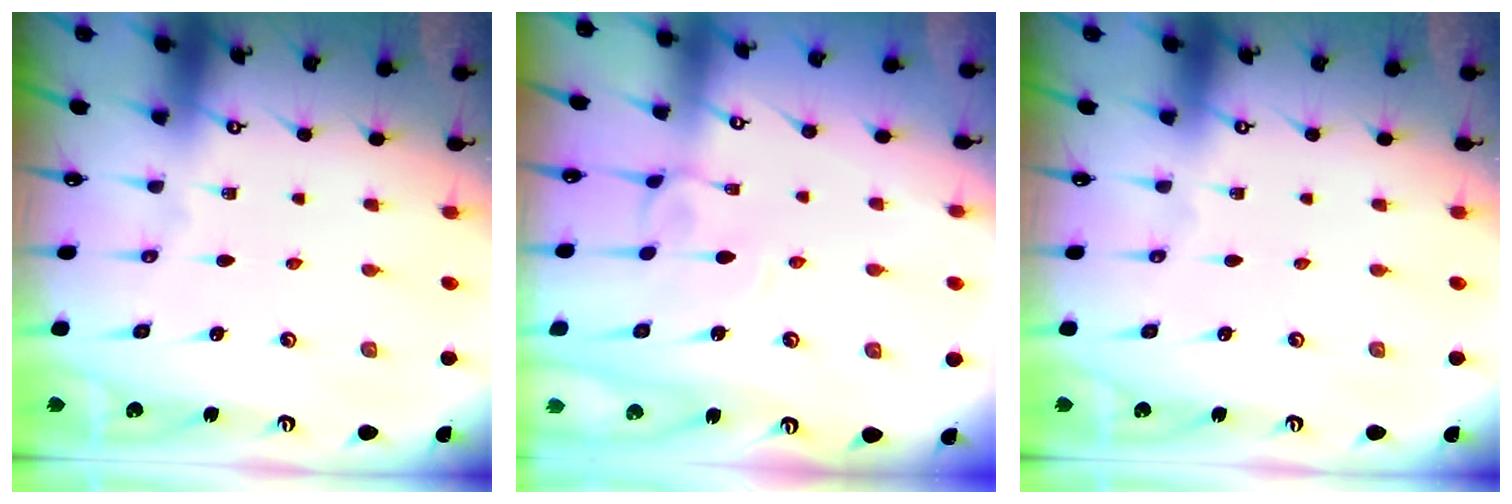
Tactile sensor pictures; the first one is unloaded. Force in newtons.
{"total": 4.7, "press": 4.7, "slide": 0.0}
{"total": 0.0}